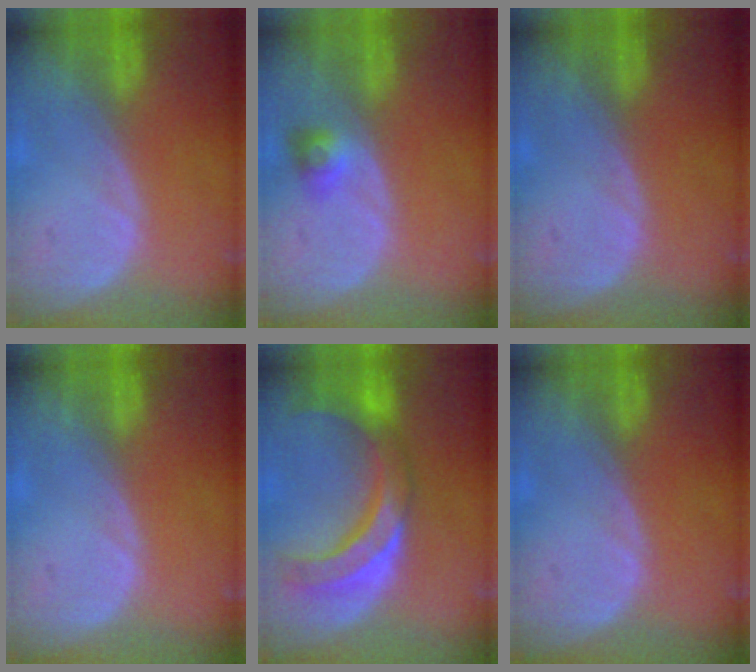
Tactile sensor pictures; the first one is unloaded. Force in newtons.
{"total": 2.9, "press": 2.7, "slide": 1.2}
{"total": 0.0}
{"total": 0.0}
{"total": 9.8, "press": 9.4, "slide": 2.9}
{"total": 0.0}